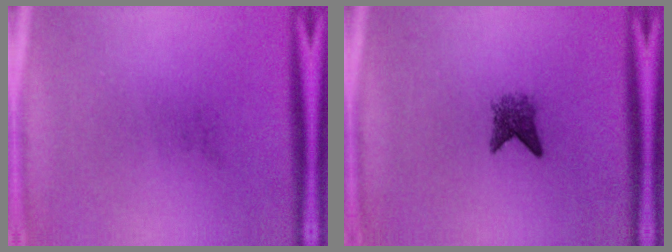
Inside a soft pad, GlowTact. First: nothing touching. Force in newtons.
{"total": 2.6}